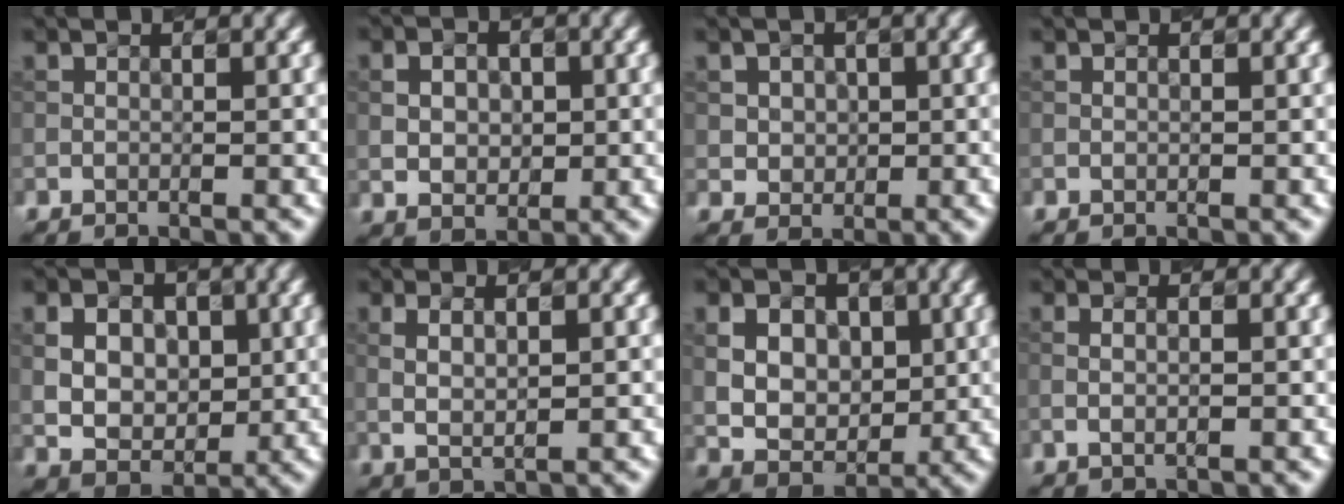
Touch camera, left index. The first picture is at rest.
{"total": 3.3, "force": [0.4, 2.5, 2.2], "torque": [-0.042, 0.000, 0.005]}
{"total": 2.5, "force": [0.8, 2.1, 1.1], "torque": [-0.018, 0.006, 0.014]}
{"total": 0.0}
{"total": 5.9, "force": [1.0, 4.5, 3.8], "torque": [-0.072, -0.001, 0.019]}
{"total": 2.5, "force": [0.4, 1.0, 2.2], "torque": [-0.049, -0.001, 0.011]}
{"total": 7.2, "force": [1.5, 5.4, 4.4], "torque": [-0.073, 0.010, 0.022]}
{"total": 1.3, "force": [-0.1, 0.5, 1.3], "torque": [-0.025, -0.002, -0.005]}